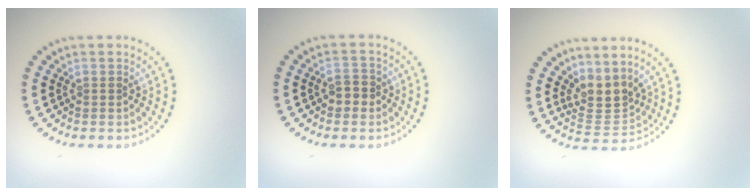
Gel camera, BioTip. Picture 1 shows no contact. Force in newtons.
{"total": 1.9, "press": 1.9, "slide": 0.3}
{"total": 3.2, "press": 2.3, "slide": 2.1}